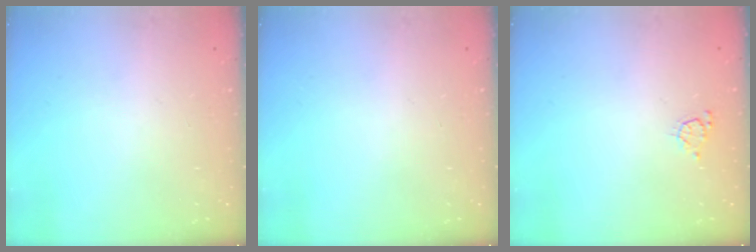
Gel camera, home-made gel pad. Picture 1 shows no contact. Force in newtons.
{"total": 0.0}
{"total": 3.9, "press": 3.8, "slide": 0.4}